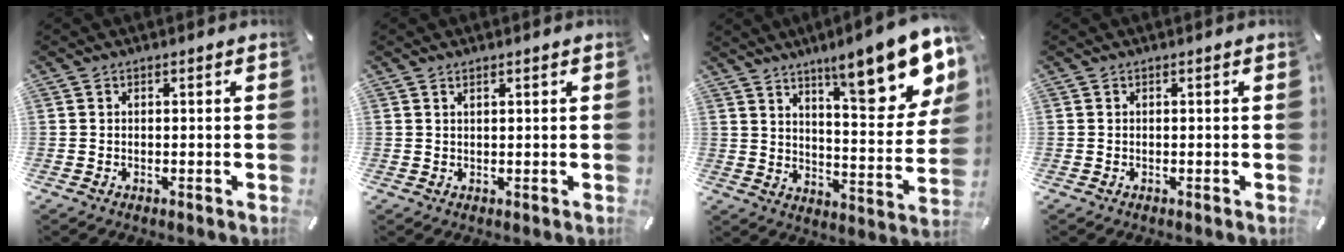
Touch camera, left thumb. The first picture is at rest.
{"total": 1.0, "force": [0.7, 0.1, 0.7], "torque": [-0.014, -0.001, 0.012]}
{"total": 18.8, "force": [12.2, 5.3, 13.2], "torque": [-0.176, -0.085, 0.192]}
{"total": 0.0}